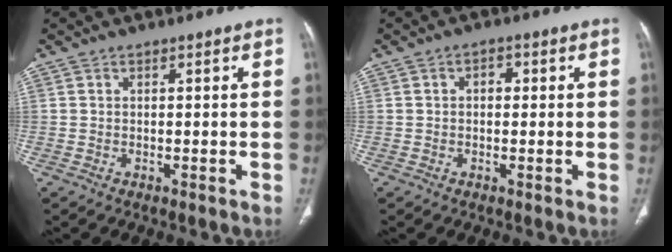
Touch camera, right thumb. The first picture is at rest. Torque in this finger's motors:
{"motor_torque": [-0.39, 0.55, -0.16, 0.03, 0.05]}